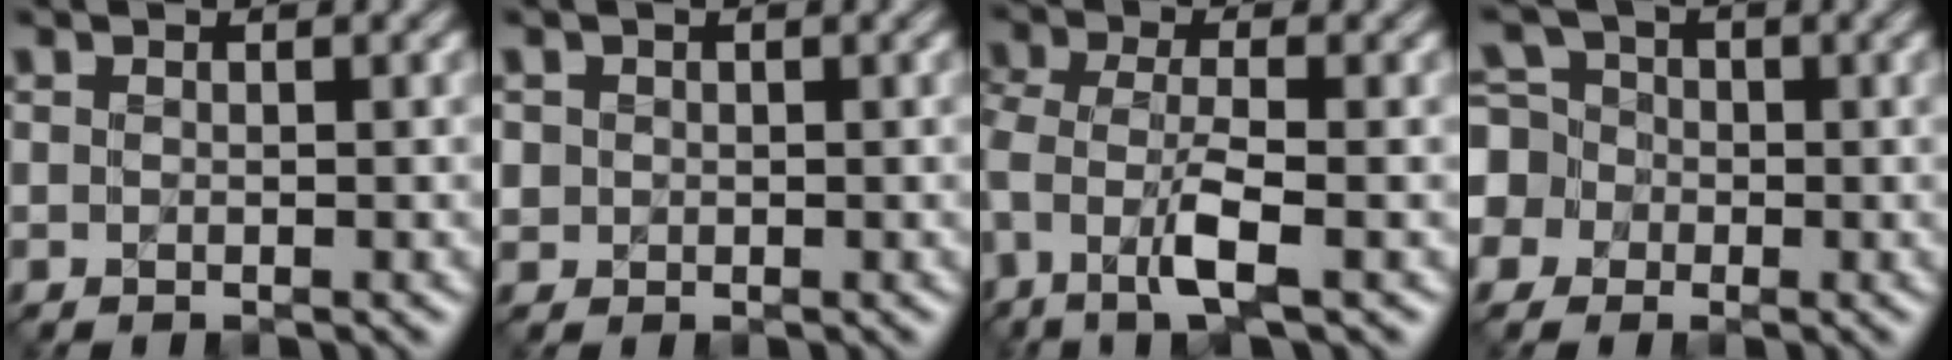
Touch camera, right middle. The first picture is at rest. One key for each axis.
{"total": 1.0, "fx": -0.1, "fy": 0.1, "fz": -1.0, "tx": 0.001, "ty": -0.001, "tz": 0.002}
{"total": 3.0, "fx": -1.6, "fy": 0.8, "fz": 2.4, "tx": -0.086, "ty": 0.000, "tz": -0.032}
{"total": 4.0, "fx": -1.2, "fy": 3.8, "fz": 0.0, "tx": -0.030, "ty": 0.029, "tz": -0.046}